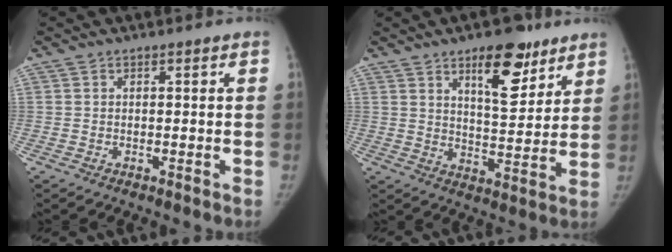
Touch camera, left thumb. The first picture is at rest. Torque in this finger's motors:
{"motor_torque": [0.37, -0.19, 0.93, -1.04, 0.33]}